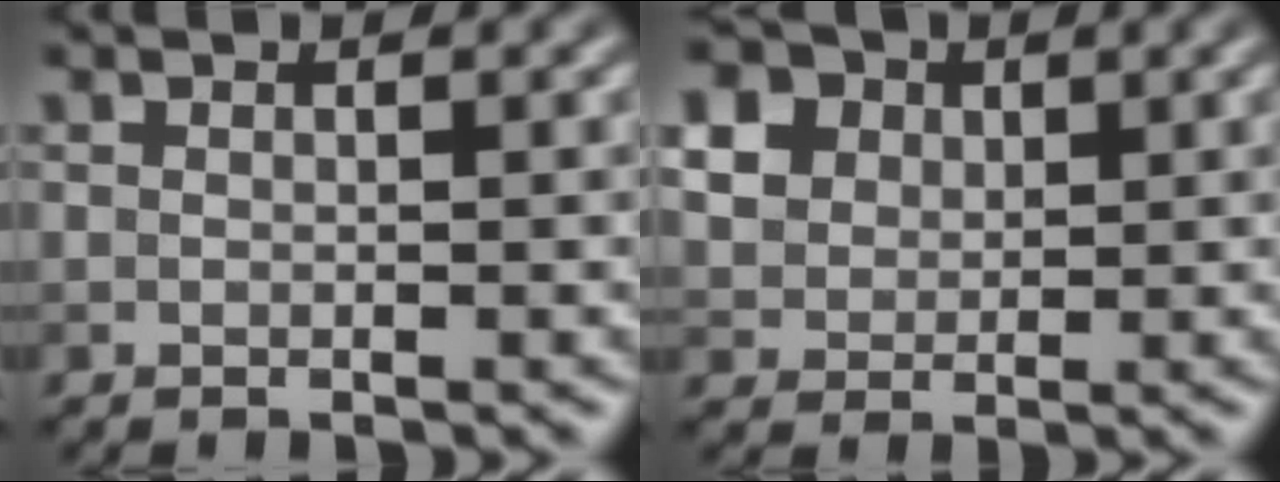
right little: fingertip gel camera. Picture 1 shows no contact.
{"total": 8.6, "force": [4.0, 6.5, 4.0], "torque": [-0.105, 0.025, 0.061]}